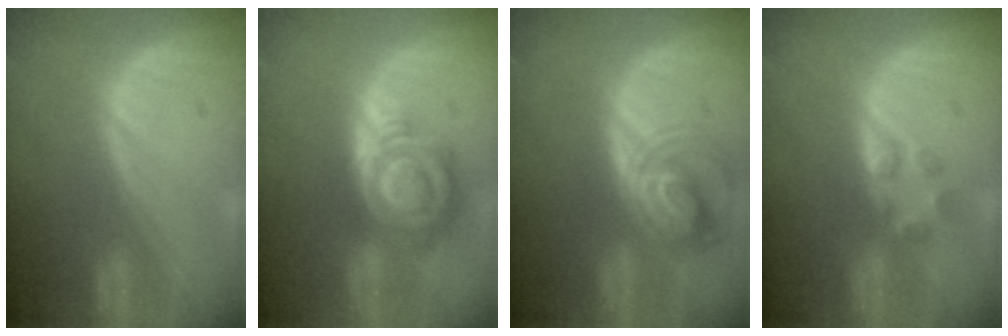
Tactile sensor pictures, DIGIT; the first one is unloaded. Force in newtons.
{"total": 9.2, "press": 9.2, "slide": 0.6}
{"total": 7.2, "press": 6.8, "slide": 2.5}
{"total": 2.9, "press": 2.9, "slide": 0.3}